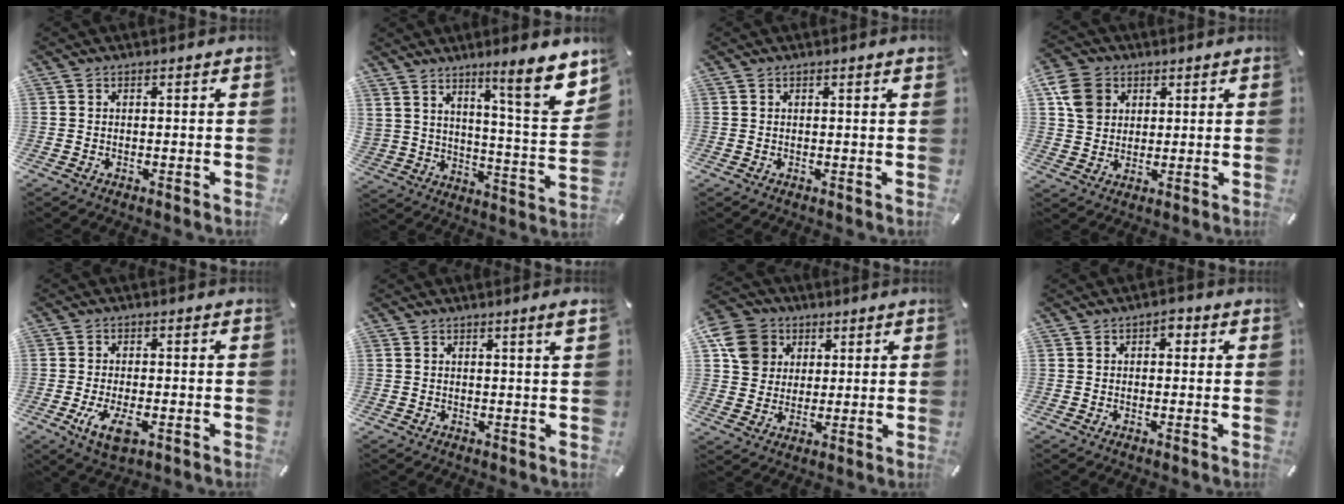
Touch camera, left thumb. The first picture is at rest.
{"total": 13.4, "force": [10.2, 2.5, 8.3], "torque": [-0.119, -0.087, 0.164]}
{"total": 0.7, "force": [0.3, 0.0, 0.7], "torque": [-0.011, 0.001, 0.005]}
{"total": 8.7, "force": [2.9, 7.4, 3.6], "torque": [-0.077, 0.002, 0.056]}
{"total": 6.6, "force": [-2.3, 2.8, 5.5], "torque": [-0.111, -0.011, -0.041]}
{"total": 2.6, "force": [1.2, 0.0, 2.3], "torque": [-0.036, -0.004, 0.018]}
{"total": 10.6, "force": [3.8, 9.2, 3.7], "torque": [-0.073, -0.003, 0.078]}
{"total": 2.0, "force": [0.1, 1.4, 1.3], "torque": [-0.020, 0.006, -0.004]}